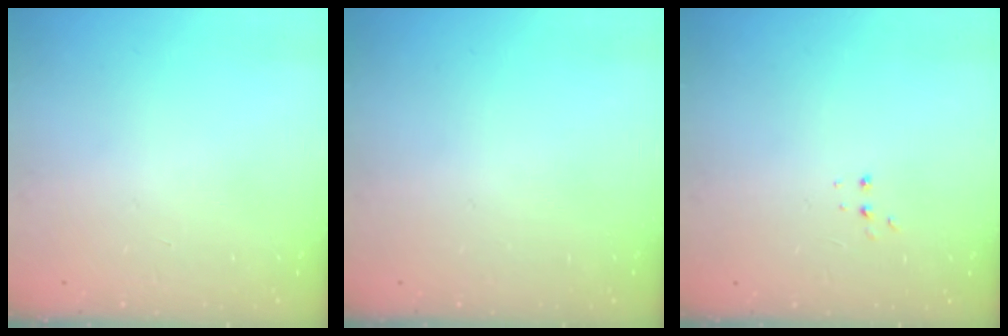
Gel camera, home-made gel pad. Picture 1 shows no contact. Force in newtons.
{"total": 0.0}
{"total": 2.7, "press": 2.7, "slide": 0.5}